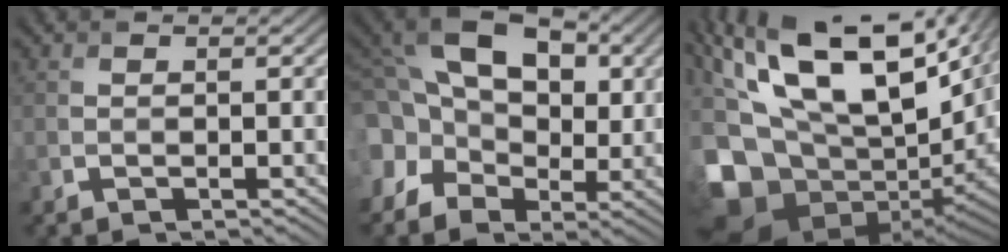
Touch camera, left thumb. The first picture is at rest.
{"total": 18.5, "force": [4.1, 14.0, 11.4], "torque": [-0.263, 0.026, 0.068]}
{"total": 19.0, "force": [6.0, 9.9, 15.1], "torque": [-0.323, -0.002, 0.131]}